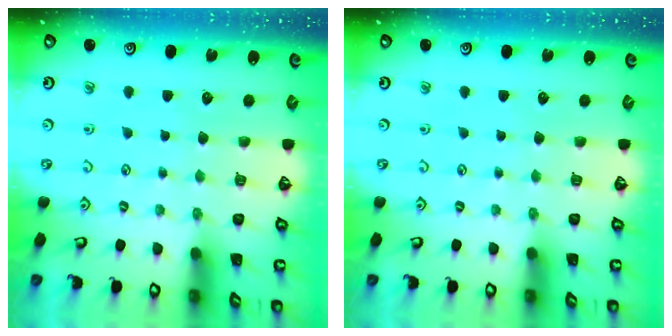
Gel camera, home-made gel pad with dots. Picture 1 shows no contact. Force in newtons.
{"total": 0.0}